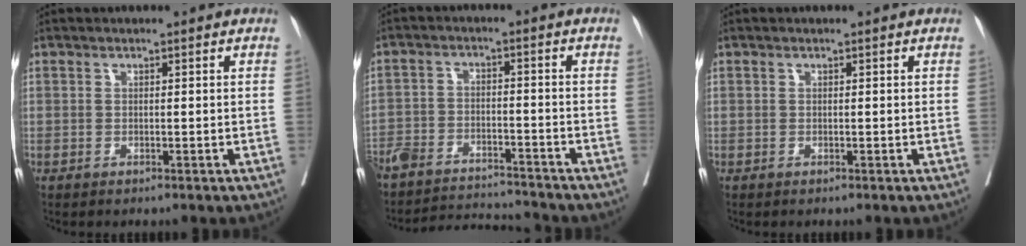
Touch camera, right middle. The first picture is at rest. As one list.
[{"total": 11.6, "force": [-11.4, 0.9, 1.7], "torque": [-0.030, 0.014, -0.180]}, {"total": 0.0}]